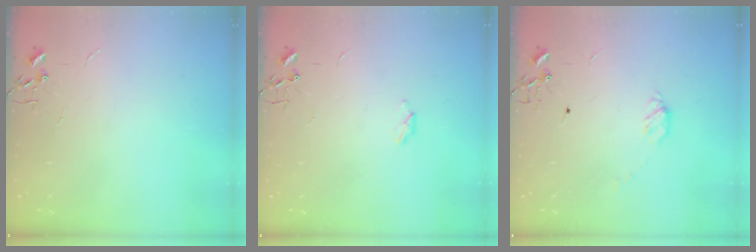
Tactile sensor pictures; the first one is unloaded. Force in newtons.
{"total": 2.8, "press": 2.8, "slide": 0.5}
{"total": 4.6, "press": 4.6, "slide": 0.4}